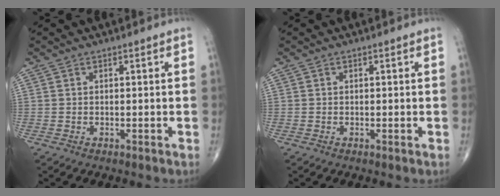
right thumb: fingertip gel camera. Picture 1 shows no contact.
{"total": 0.0}